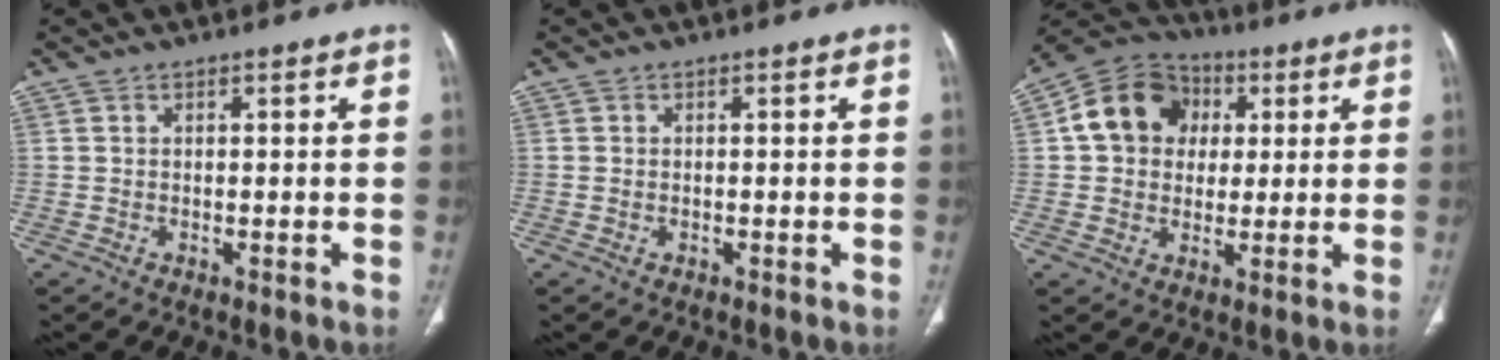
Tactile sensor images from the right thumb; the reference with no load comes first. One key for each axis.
{"total": 0.0}
{"total": 13.0, "fx": 2.6, "fy": 10.9, "fz": 6.7, "tx": -0.094, "ty": 0.013, "tz": 0.033}